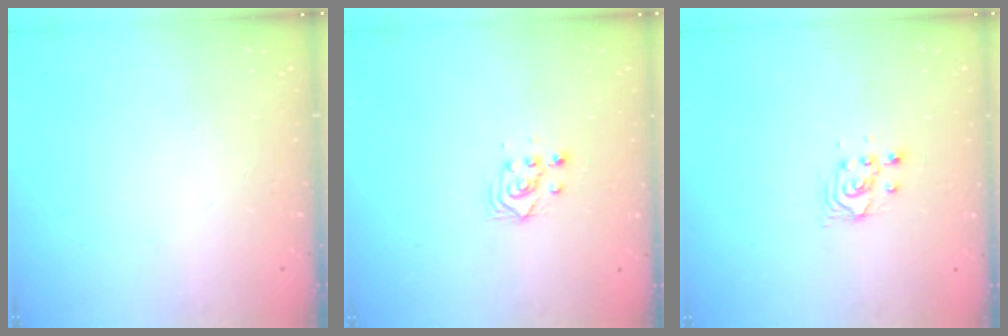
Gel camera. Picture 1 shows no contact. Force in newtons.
{"total": 3.0, "press": 3.0, "slide": 0.1}
{"total": 2.8, "press": 2.8, "slide": 0.1}